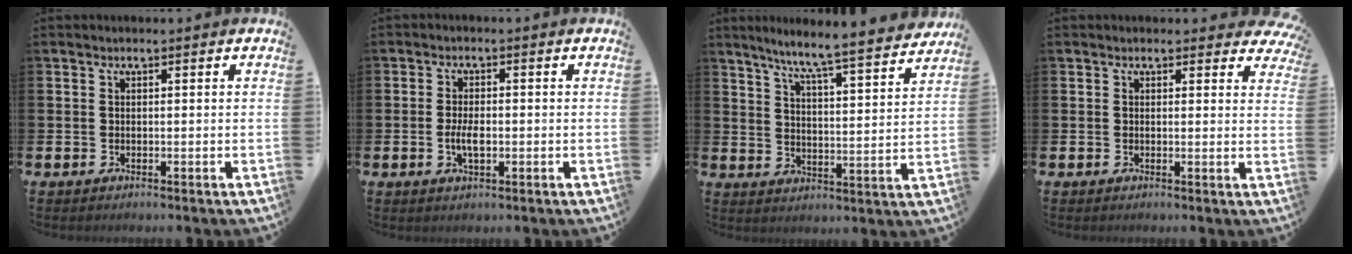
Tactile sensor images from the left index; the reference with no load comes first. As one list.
[{"total": 3.1, "force": [-0.4, 1.3, 2.7], "torque": [-0.035, -0.005, -0.011]}, {"total": 7.5, "force": [7.0, -0.4, 2.8], "torque": [-0.076, -0.053, 0.116]}, {"total": 1.5, "force": [1.3, 0.7, 0.2], "torque": [0.003, -0.001, 0.021]}]